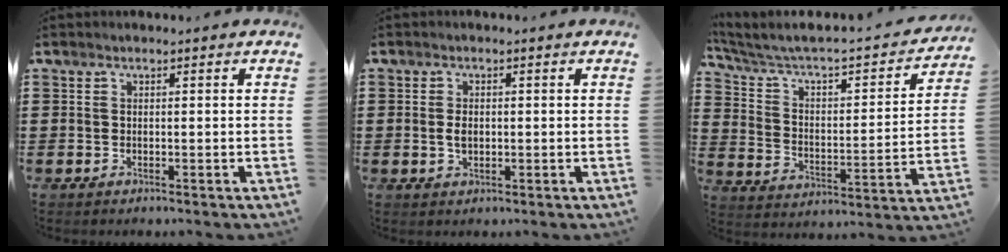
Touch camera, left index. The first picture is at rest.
{"total": 2.2, "force": [-0.1, 1.2, 1.9], "torque": [-0.045, 0.001, -0.004]}
{"total": 3.8, "force": [2.8, 1.2, 2.3], "torque": [-0.064, -0.034, 0.035]}